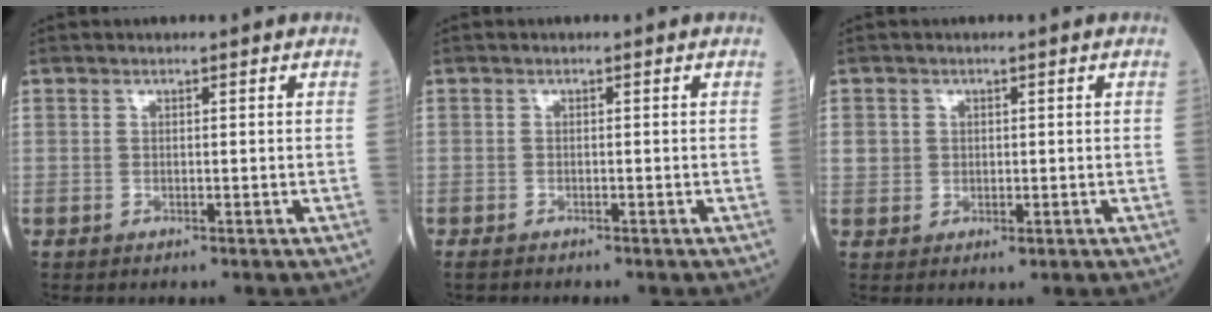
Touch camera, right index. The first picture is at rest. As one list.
[{"total": 1.1, "force": [-1.0, 0.2, 0.4], "torque": [-0.013, -0.003, -0.014]}, {"total": 2.7, "force": [0.4, 2.5, 1.1], "torque": [-0.019, 0.002, 0.011]}]